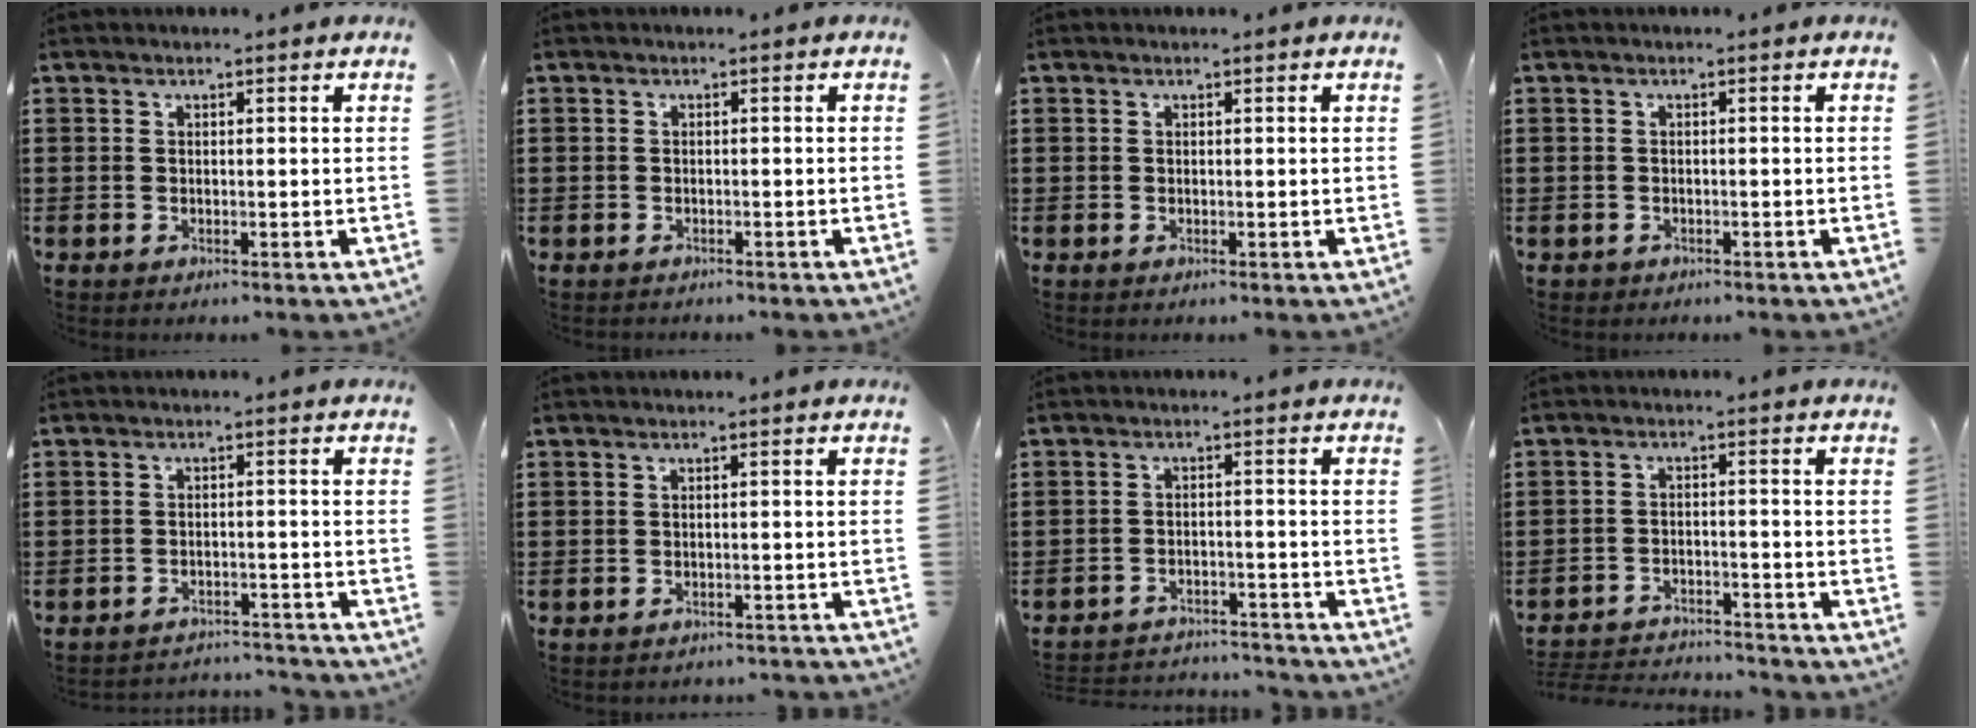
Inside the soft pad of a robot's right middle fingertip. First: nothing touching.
{"total": 1.0, "force": [-0.8, 0.6, -0.2], "torque": [0.003, 0.006, -0.018]}
{"total": 0.0}
{"total": 0.7, "force": [-0.6, 0.4, -0.1], "torque": [0.001, 0.004, -0.015]}
{"total": 3.0, "force": [-3.0, 0.3, -0.2], "torque": [-0.004, 0.001, -0.066]}
{"total": 1.4, "force": [-1.3, 0.2, 0.0], "torque": [-0.005, 0.002, -0.030]}
{"total": 3.3, "force": [-3.3, 0.4, 0.1], "torque": [-0.008, 0.003, -0.072]}
{"total": 3.6, "force": [-3.6, 0.5, 0.2], "torque": [-0.017, 0.003, -0.080]}